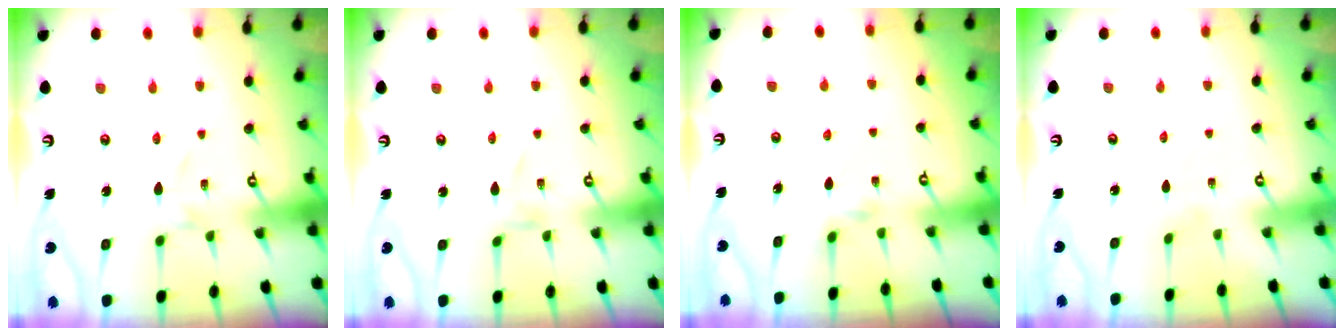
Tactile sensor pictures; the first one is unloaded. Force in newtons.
{"total": 0.6, "press": 0.6, "slide": 0.1}
{"total": 2.4, "press": 2.3, "slide": 0.5}
{"total": 1.0, "press": 1.0, "slide": 0.1}